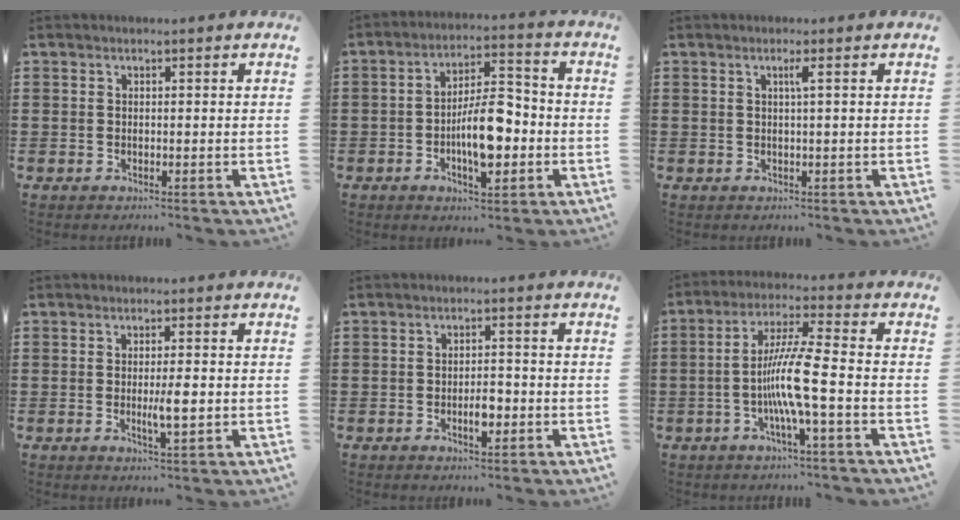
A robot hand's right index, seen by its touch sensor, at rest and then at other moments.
{"total": 9.2, "force": [-2.4, 4.0, 7.9], "torque": [-0.140, -0.003, -0.048]}
{"total": 1.4, "force": [0.4, -0.3, 1.3], "torque": [-0.024, -0.005, 0.005]}
{"total": 3.6, "force": [-0.4, 0.7, 3.5], "torque": [-0.067, -0.005, -0.009]}
{"total": 3.5, "force": [-1.1, 1.4, 3.0], "torque": [-0.053, 0.003, -0.019]}
{"total": 8.9, "force": [-2.3, 0.1, 8.6], "torque": [-0.177, -0.013, -0.052]}